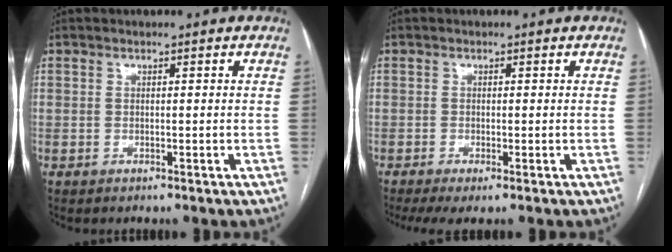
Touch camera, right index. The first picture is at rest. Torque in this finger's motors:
{"motor_torque": [0.63, -0.45, 0.19, 0.05]}